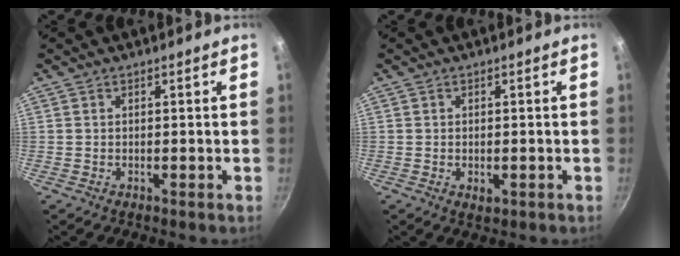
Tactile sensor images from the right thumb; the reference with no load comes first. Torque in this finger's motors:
{"motor_torque": [-0.34, 0.16, -0.27, 0.24, 0.09]}